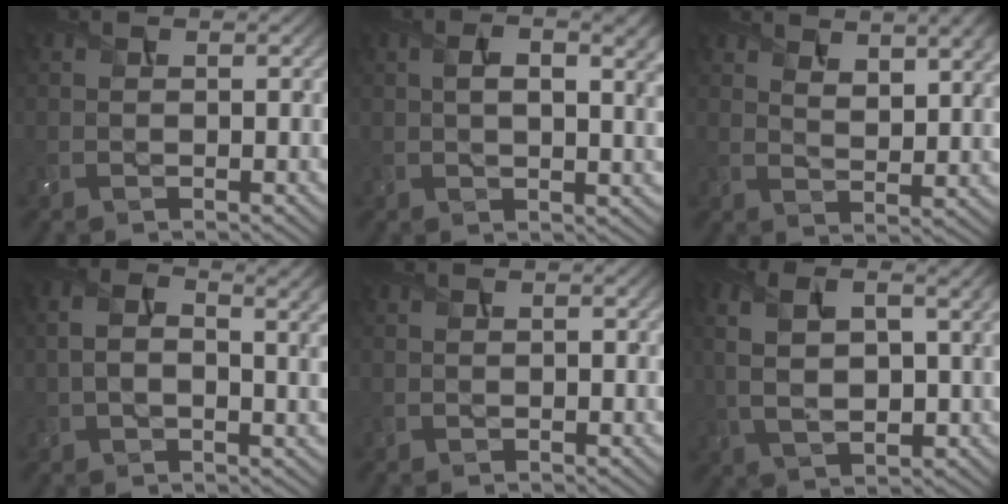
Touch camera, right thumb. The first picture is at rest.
{"total": 6.8, "force": [1.8, 3.0, 5.8], "torque": [-0.097, 0.000, 0.029]}
{"total": 7.5, "force": [4.4, 2.8, 5.3], "torque": [-0.088, -0.001, 0.080]}
{"total": 6.6, "force": [0.6, 3.6, 5.5], "torque": [-0.101, 0.005, 0.005]}
{"total": 0.7, "force": [0.1, 0.3, 0.6], "torque": [-0.012, 0.000, 0.002]}
{"total": 8.8, "force": [1.9, 3.8, 7.7], "torque": [-0.171, 0.001, 0.032]}